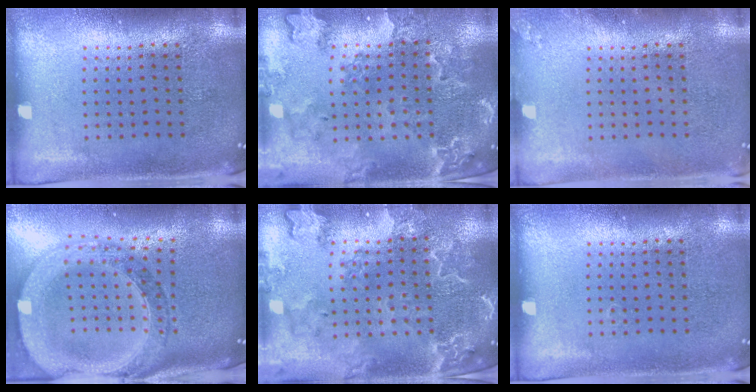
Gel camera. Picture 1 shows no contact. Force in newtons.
{"total": 1.9, "press": 1.9, "slide": 0.2}
{"total": 0.8, "press": 0.8, "slide": 0.1}
{"total": 2.8, "press": 2.4, "slide": 1.4}
{"total": 2.8, "press": 2.6, "slide": 1.0}
{"total": 0.0}